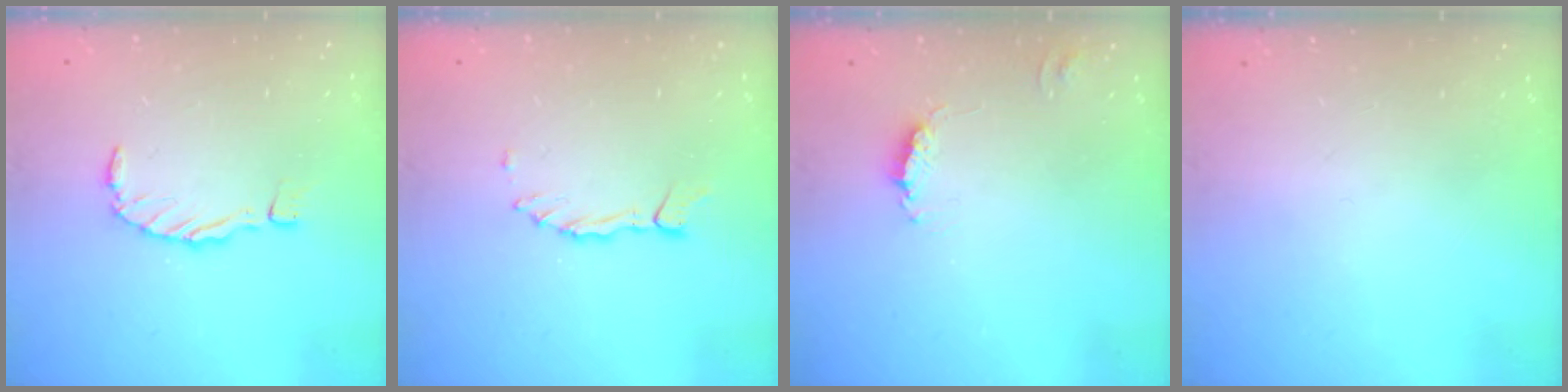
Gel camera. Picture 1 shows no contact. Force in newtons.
{"total": 1.4, "press": 1.4, "slide": 0.3}
{"total": 0.8, "press": 0.8, "slide": 0.1}
{"total": 0.0}